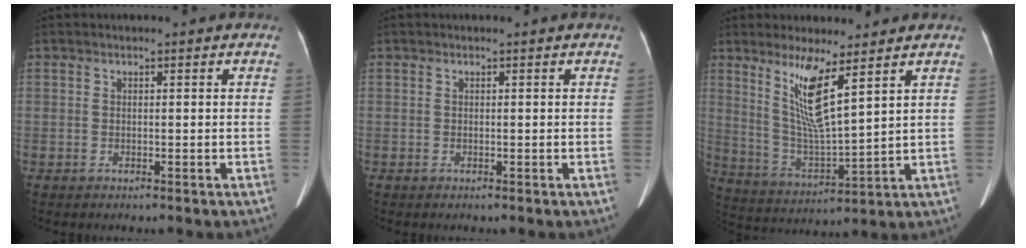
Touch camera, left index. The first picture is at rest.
{"total": 0.0}
{"total": 9.3, "force": [5.1, 0.4, 7.7], "torque": [-0.152, -0.019, 0.103]}